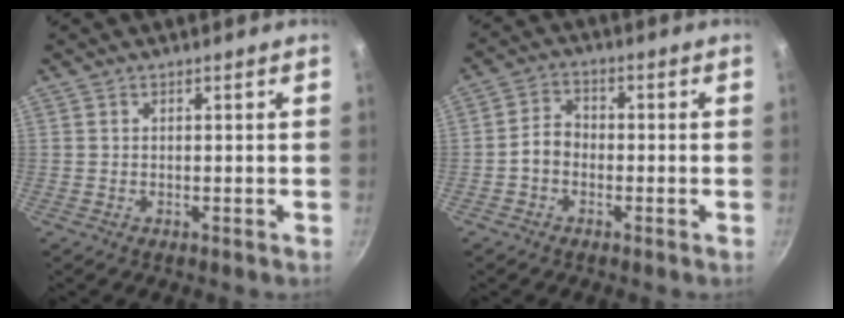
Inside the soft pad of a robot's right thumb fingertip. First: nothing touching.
{"total": 5.8, "force": [-1.7, 4.4, 3.4], "torque": [-0.042, 0.028, -0.044]}